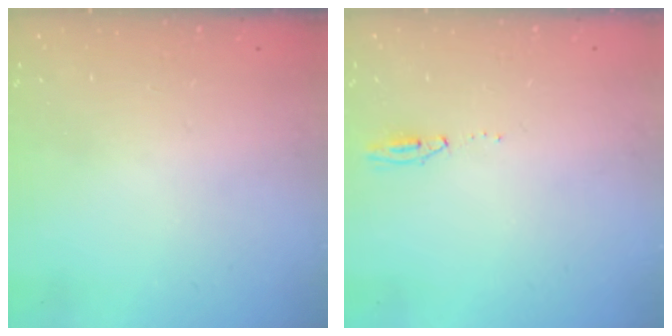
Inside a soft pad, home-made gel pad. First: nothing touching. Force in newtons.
{"total": 15.0, "press": 4.8, "slide": 14.3}